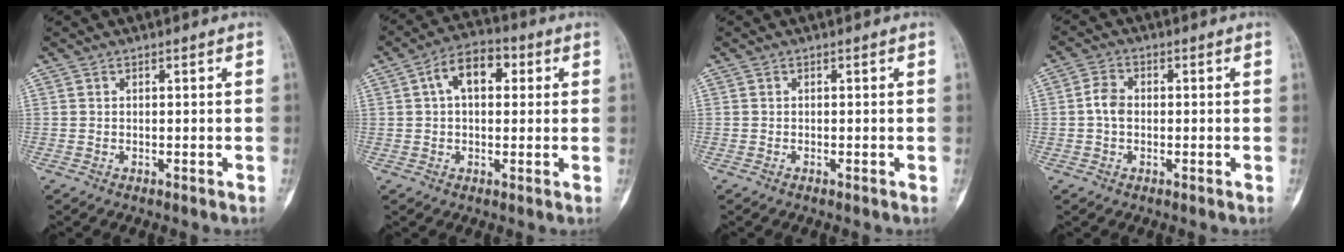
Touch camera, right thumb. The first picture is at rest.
{"total": 9.0, "force": [2.2, 5.4, 6.8], "torque": [-0.099, 0.021, 0.027]}
{"total": 0.0}
{"total": 3.7, "force": [-0.2, 2.7, 2.5], "torque": [-0.046, 0.010, -0.012]}